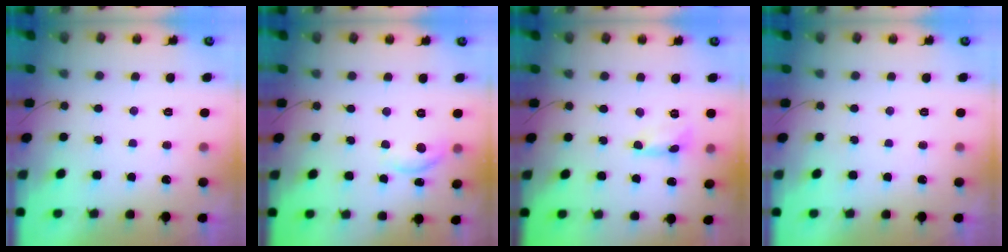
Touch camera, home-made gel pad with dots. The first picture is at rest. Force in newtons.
{"total": 6.5, "press": 6.5, "slide": 0.7}
{"total": 1.7, "press": 1.7, "slide": 0.1}
{"total": 0.0}